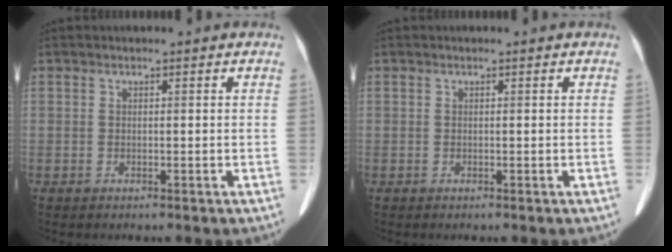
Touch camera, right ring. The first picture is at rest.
{"total": 0.0}